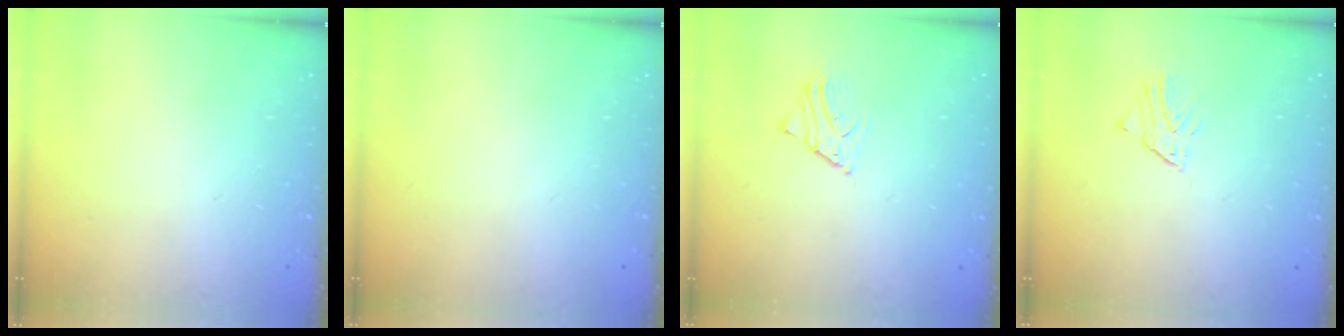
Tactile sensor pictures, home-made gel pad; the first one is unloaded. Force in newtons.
{"total": 0.0}
{"total": 3.0, "press": 3.0, "slide": 0.3}
{"total": 2.3, "press": 2.3, "slide": 0.1}